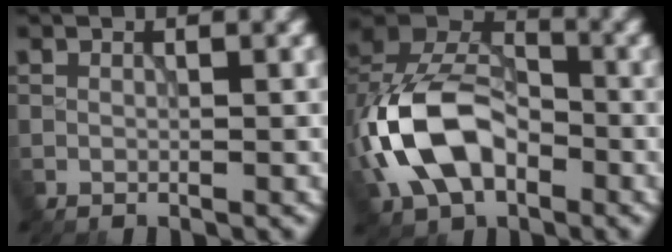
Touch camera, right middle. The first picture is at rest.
{"total": 10.3, "force": [-2.9, 6.7, 7.2], "torque": [-0.156, 0.009, -0.063]}